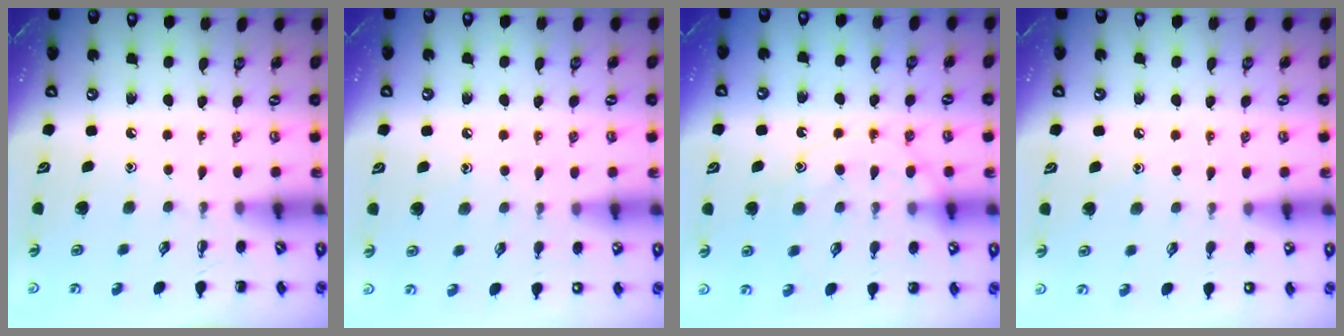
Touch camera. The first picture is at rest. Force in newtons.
{"total": 7.1, "press": 6.8, "slide": 1.9}
{"total": 12.3, "press": 12.3, "slide": 1.0}
{"total": 5.7, "press": 5.4, "slide": 1.6}